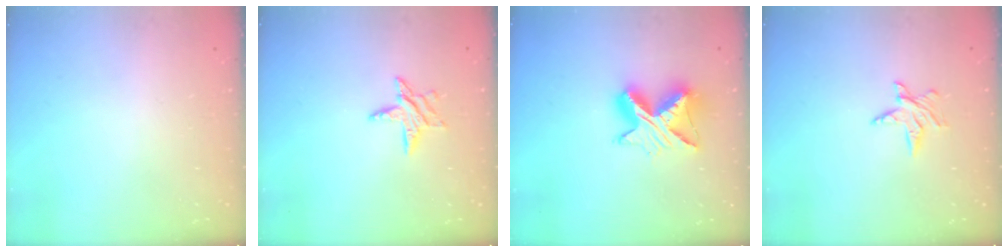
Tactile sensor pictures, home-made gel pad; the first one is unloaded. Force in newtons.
{"total": 6.5, "press": 6.5, "slide": 0.5}
{"total": 10.5, "press": 10.4, "slide": 1.0}
{"total": 4.7, "press": 4.7, "slide": 0.5}